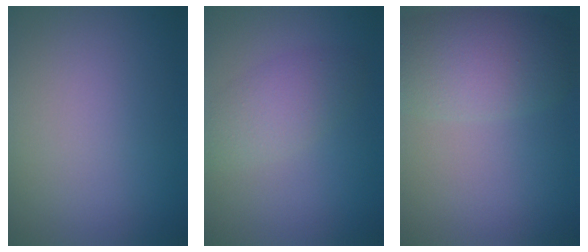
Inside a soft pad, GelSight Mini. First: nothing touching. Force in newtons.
{"total": 2.9, "press": 2.9, "slide": 0.1}
{"total": 5.6, "press": 5.6, "slide": 0.5}